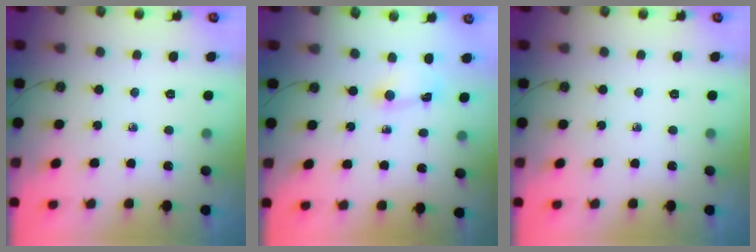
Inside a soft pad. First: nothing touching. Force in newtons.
{"total": 2.0, "press": 2.0, "slide": 0.1}
{"total": 0.0}